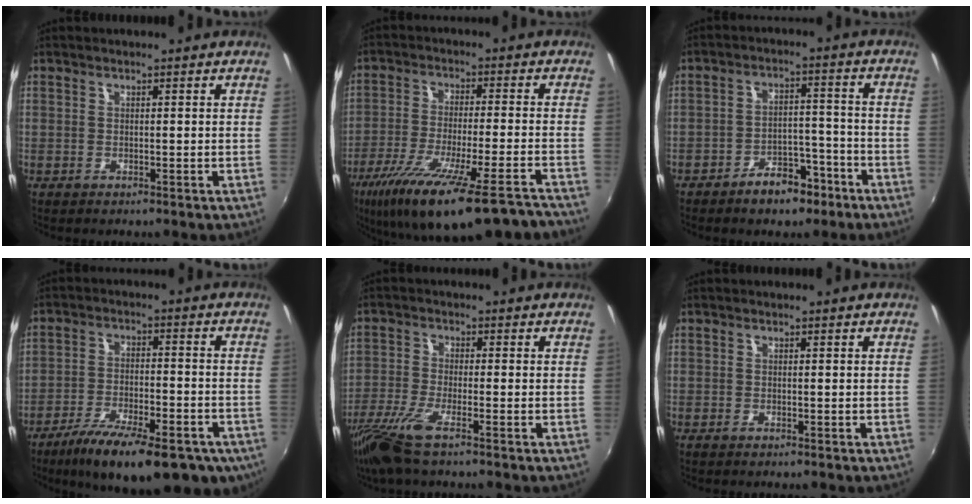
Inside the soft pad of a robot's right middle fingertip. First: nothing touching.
{"total": 22.0, "force": [-16.6, 2.8, 14.2], "torque": [-0.255, -0.068, -0.260]}
{"total": 7.8, "force": [-5.6, 4.0, 3.7], "torque": [-0.070, 0.020, -0.073]}
{"total": 21.4, "force": [-14.5, 7.3, 14.0], "torque": [-0.240, -0.049, -0.209]}
{"total": 8.7, "force": [-6.0, 1.2, 6.1], "torque": [-0.147, -0.028, -0.120]}
{"total": 0.7, "force": [-0.6, 0.1, 0.3], "torque": [-0.007, -0.004, -0.012]}